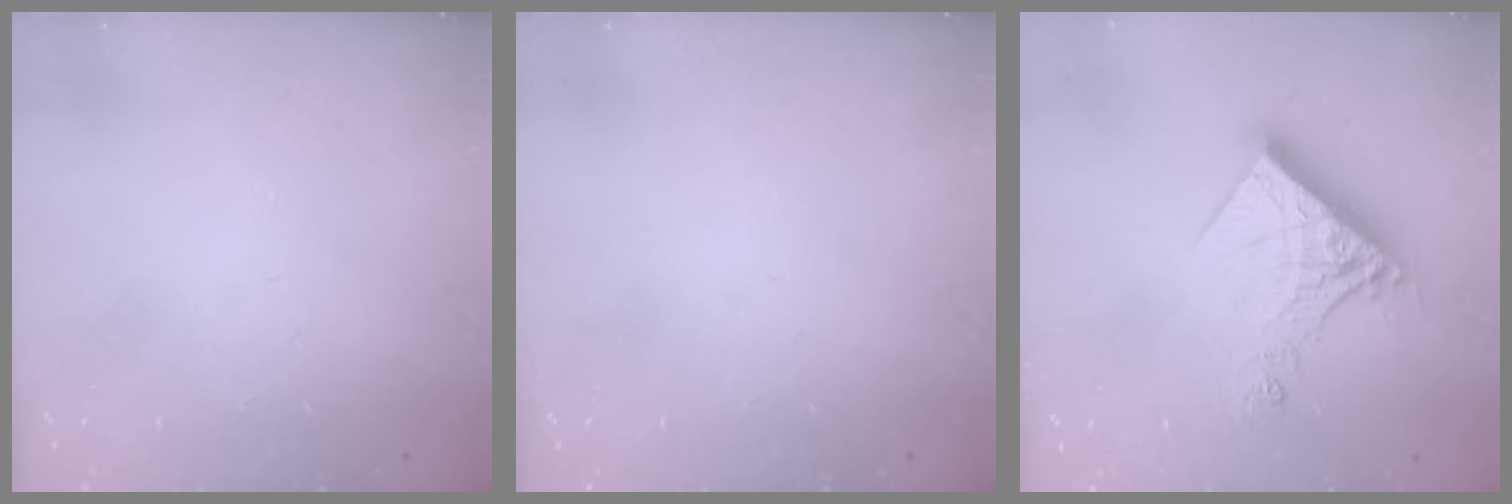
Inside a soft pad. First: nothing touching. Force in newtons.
{"total": 0.0}
{"total": 14.6, "press": 14.5, "slide": 1.3}